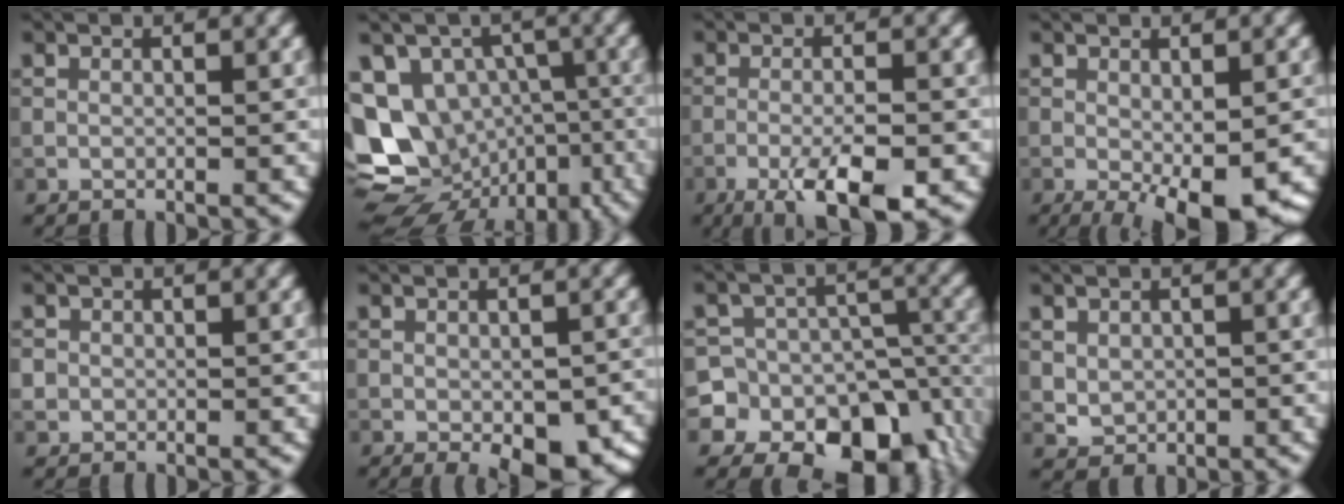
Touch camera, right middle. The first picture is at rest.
{"total": 13.4, "force": [-5.2, 11.0, 5.6], "torque": [-0.113, -0.016, -0.077]}
{"total": 6.5, "force": [-3.4, 1.5, 5.2], "torque": [-0.093, -0.004, -0.058]}
{"total": 6.9, "force": [-2.6, 2.0, 6.1], "torque": [-0.093, -0.018, -0.031]}
{"total": 1.1, "force": [-0.1, 1.1, 0.2], "torque": [0.004, -0.003, -0.002]}
{"total": 6.9, "force": [-3.1, 3.1, 5.3], "torque": [-0.068, -0.021, -0.026]}
{"total": 18.3, "force": [-9.2, 14.6, 6.0], "torque": [-0.090, -0.042, -0.144]}
{"total": 1.8, "force": [0.2, 1.6, 0.8], "torque": [-0.014, -0.006, 0.009]}